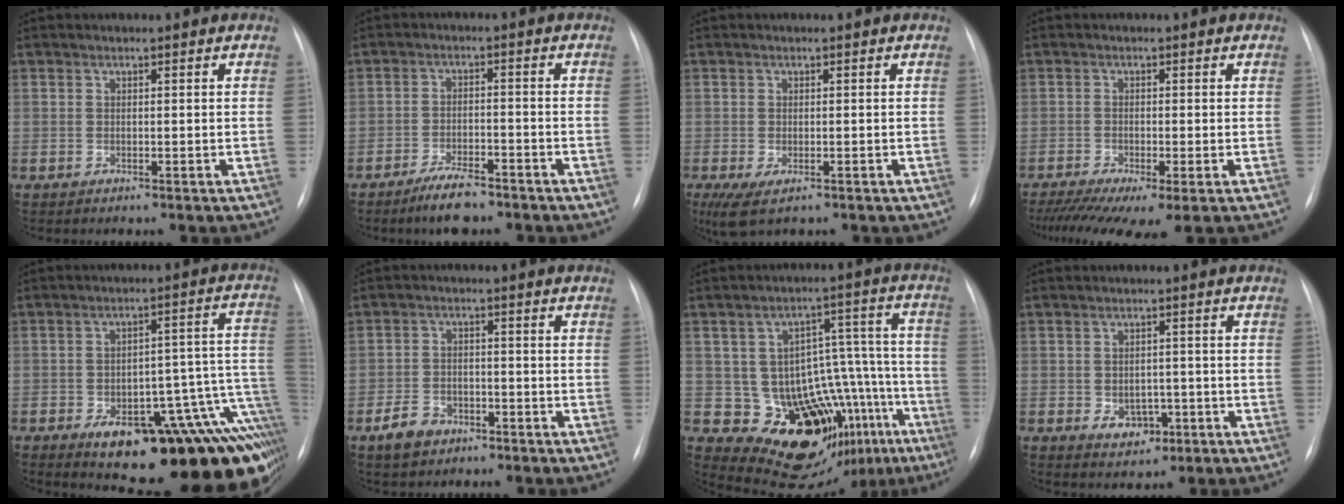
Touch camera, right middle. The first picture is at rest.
{"total": 5.6, "force": [-4.5, 1.4, 3.1], "torque": [-0.063, -0.005, -0.077]}
{"total": 5.0, "force": [-2.8, 2.2, 3.6], "torque": [-0.066, -0.014, -0.043]}
{"total": 8.7, "force": [-5.3, 2.0, 6.6], "torque": [-0.121, -0.018, -0.090]}
{"total": 23.5, "force": [-13.6, 7.5, 17.6], "torque": [-0.098, 0.043, -0.162]}
{"total": 5.0, "force": [-3.3, 3.2, 2.1], "torque": [-0.049, 0.002, -0.053]}
{"total": 19.1, "force": [-9.6, 10.1, 13.1], "torque": [-0.133, 0.065, -0.123]}
{"total": 4.1, "force": [-1.4, 3.0, 2.3], "torque": [-0.026, 0.007, -0.009]}